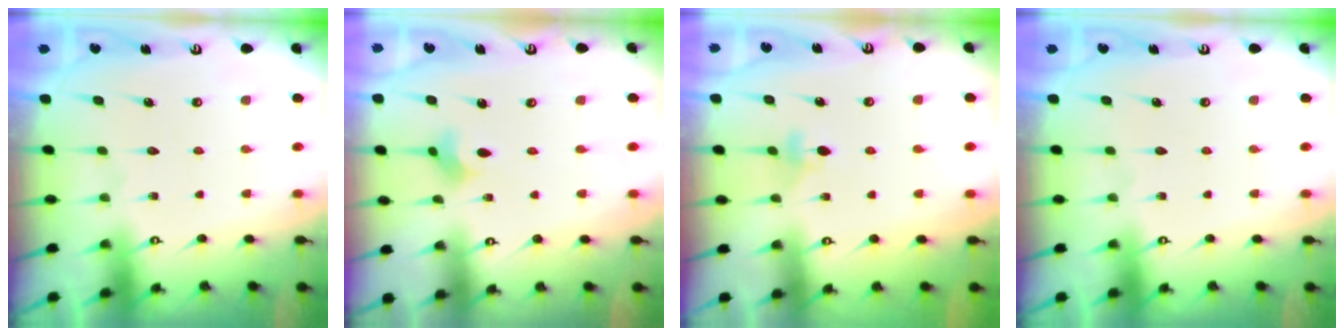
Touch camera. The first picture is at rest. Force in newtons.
{"total": 2.8, "press": 2.7, "slide": 0.6}
{"total": 3.9, "press": 3.9, "slide": 0.7}
{"total": 0.0}